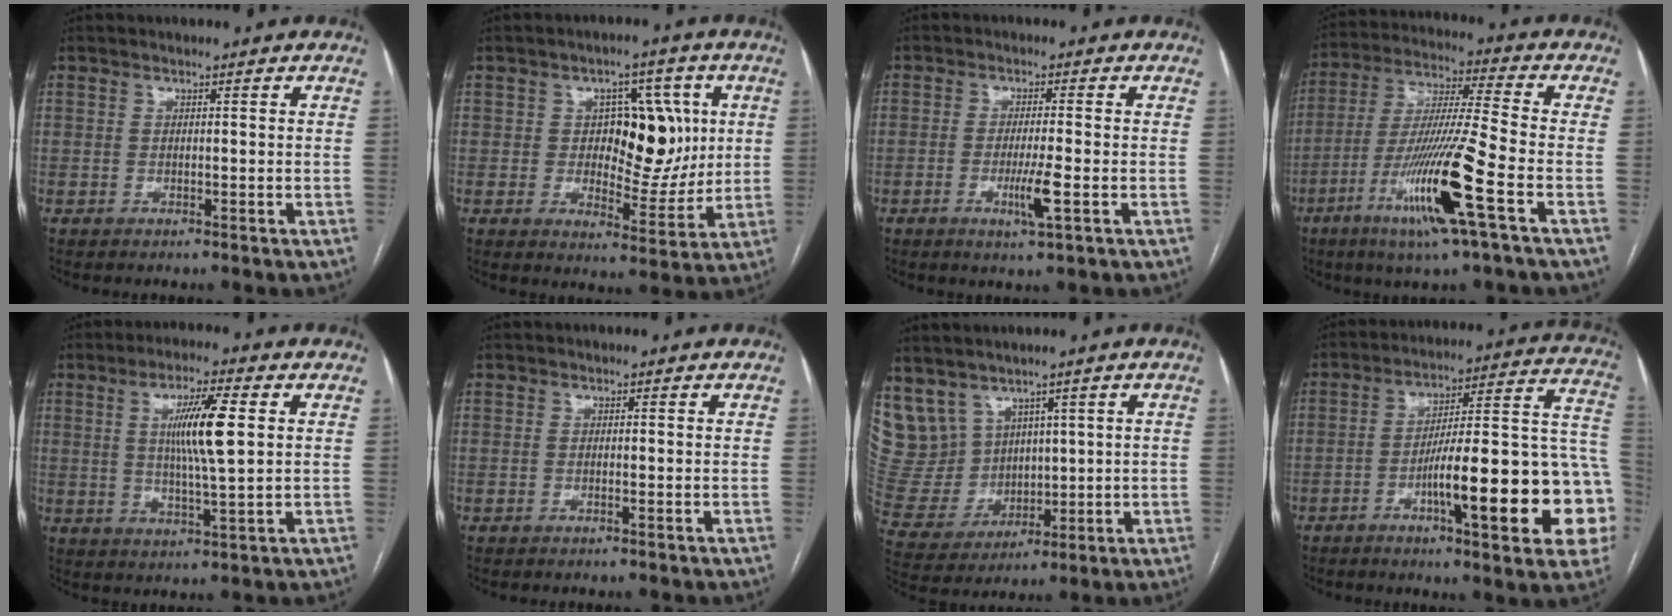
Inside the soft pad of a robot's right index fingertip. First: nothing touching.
{"total": 11.0, "force": [1.8, 6.0, 9.0], "torque": [-0.115, 0.016, 0.036]}
{"total": 4.6, "force": [-1.4, -0.1, 4.4], "torque": [-0.085, -0.010, -0.022]}
{"total": 15.9, "force": [-6.5, -0.7, 14.5], "torque": [-0.296, -0.019, -0.121]}
{"total": 9.2, "force": [1.9, 0.4, 9.0], "torque": [-0.164, -0.002, 0.034]}
{"total": 0.0}
{"total": 11.1, "force": [6.2, 8.9, 2.4], "torque": [-0.078, 0.048, 0.158]}
{"total": 22.4, "force": [-6.6, 3.1, 21.2], "torque": [-0.221, 0.024, -0.085]}